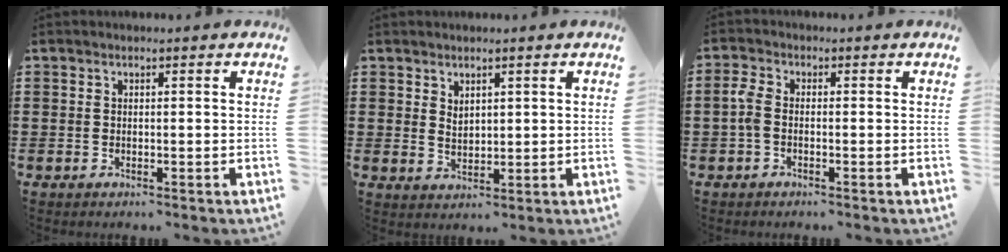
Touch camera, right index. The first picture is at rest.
{"total": 2.1, "force": [1.6, 1.2, 0.6], "torque": [-0.017, 0.004, 0.031]}
{"total": 2.6, "force": [-0.7, 1.2, 2.2], "torque": [-0.063, -0.005, -0.019]}